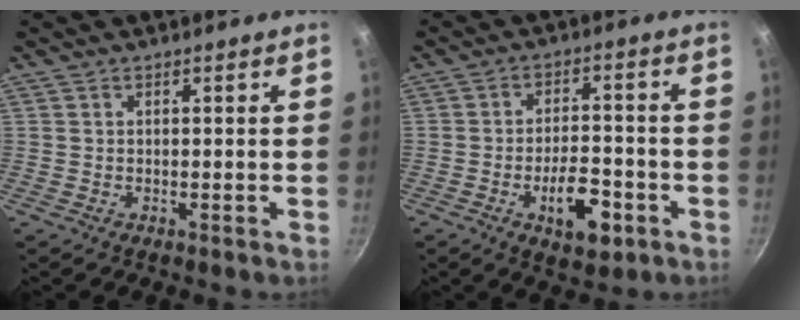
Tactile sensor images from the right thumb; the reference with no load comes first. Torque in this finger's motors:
{"motor_torque": [-0.05, 0.24, 0.36, 0.40, 0.19]}